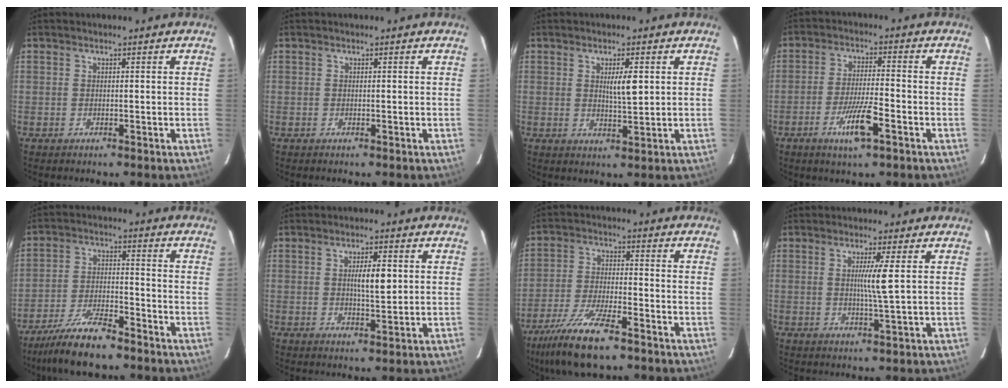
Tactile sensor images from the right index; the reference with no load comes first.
{"total": 0.0}
{"total": 3.8, "force": [1.0, 0.5, 3.6], "torque": [-0.060, -0.005, 0.016]}
{"total": 7.5, "force": [-3.7, 0.6, 6.5], "torque": [-0.125, -0.011, -0.063]}
{"total": 9.5, "force": [-7.7, 1.4, 5.4], "torque": [-0.102, -0.019, -0.141]}
{"total": 4.6, "force": [0.8, 1.0, 4.4], "torque": [-0.074, 0.002, 0.012]}
{"total": 11.2, "force": [-7.8, 1.9, 7.9], "torque": [-0.152, -0.026, -0.140]}
{"total": 4.2, "force": [0.7, -1.0, 4.0], "torque": [-0.075, -0.008, 0.011]}